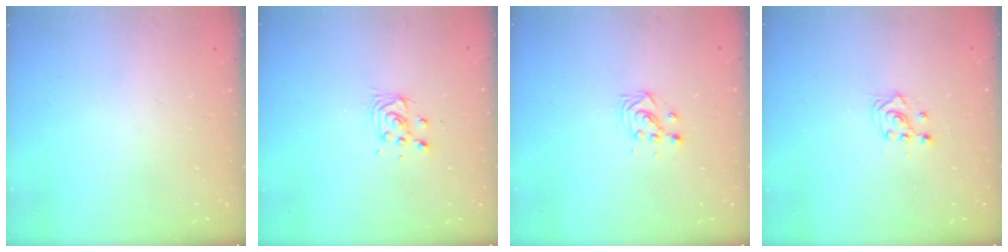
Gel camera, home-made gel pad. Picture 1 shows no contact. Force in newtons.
{"total": 3.1, "press": 3.1, "slide": 0.3}
{"total": 2.7, "press": 2.7, "slide": 0.3}
{"total": 2.4, "press": 2.2, "slide": 0.8}